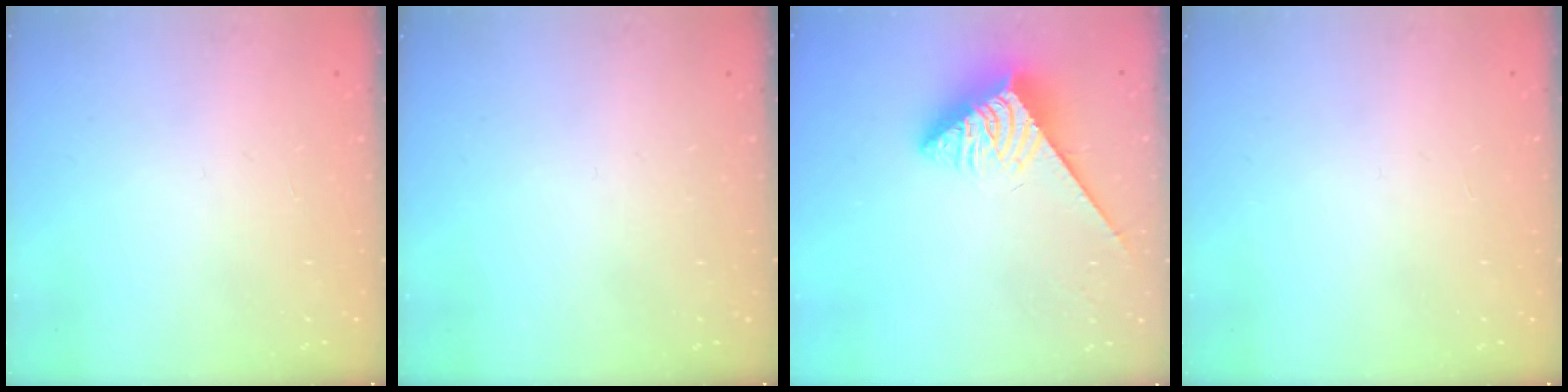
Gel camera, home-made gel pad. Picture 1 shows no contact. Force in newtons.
{"total": 0.0}
{"total": 3.5, "press": 3.5, "slide": 0.4}
{"total": 0.0}